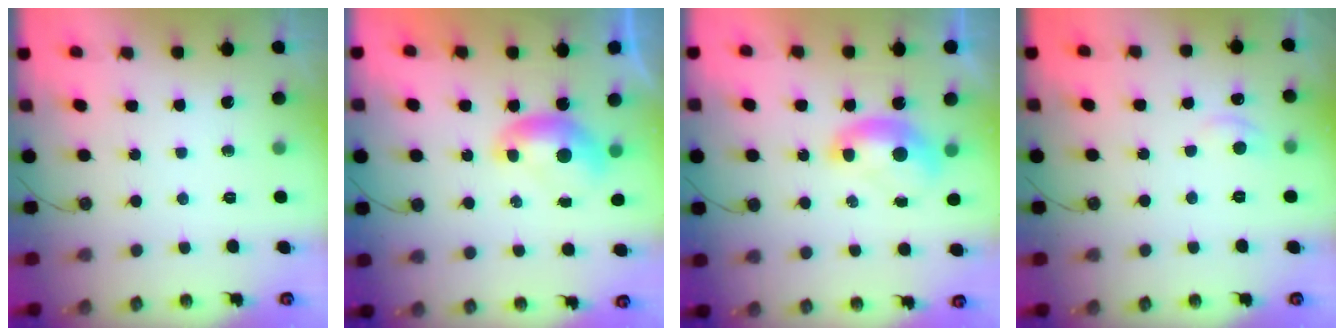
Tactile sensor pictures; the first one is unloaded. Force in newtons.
{"total": 0.0}
{"total": 1.2, "press": 1.2, "slide": 0.3}
{"total": 1.0, "press": 0.5, "slide": 0.9}